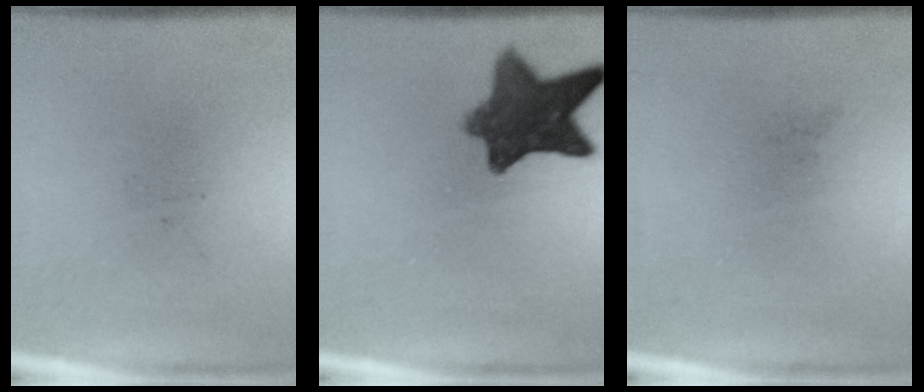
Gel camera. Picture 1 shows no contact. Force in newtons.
{"total": 9.8}
{"total": 0.0}